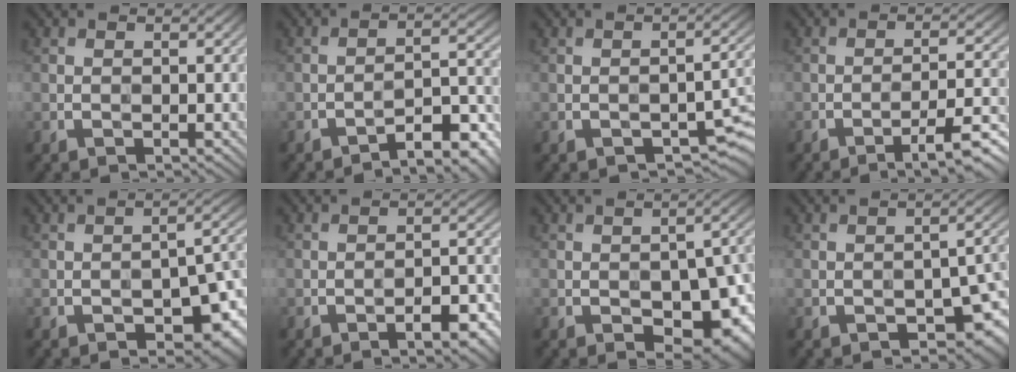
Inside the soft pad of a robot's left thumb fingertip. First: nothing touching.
{"total": 8.2, "force": [-6.5, 1.4, 4.8], "torque": [-0.061, 0.016, -0.098]}
{"total": 4.9, "force": [-2.7, 2.0, 3.5], "torque": [-0.039, 0.001, -0.032]}
{"total": 8.2, "force": [-5.2, 1.5, 6.2], "torque": [-0.098, 0.010, -0.075]}
{"total": 8.3, "force": [-4.0, 3.6, 6.3], "torque": [-0.080, -0.006, -0.055]}
{"total": 5.2, "force": [-3.1, 1.4, 3.9], "torque": [-0.053, 0.011, -0.043]}
{"total": 13.0, "force": [-4.7, 6.5, 10.2], "torque": [-0.118, -0.017, -0.062]}
{"total": 6.1, "force": [-3.1, 2.8, 4.5], "torque": [-0.052, 0.001, -0.040]}